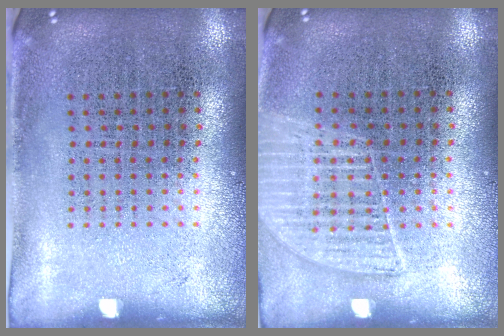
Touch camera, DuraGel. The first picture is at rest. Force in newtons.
{"total": 1.3, "press": 1.2, "slide": 0.4}